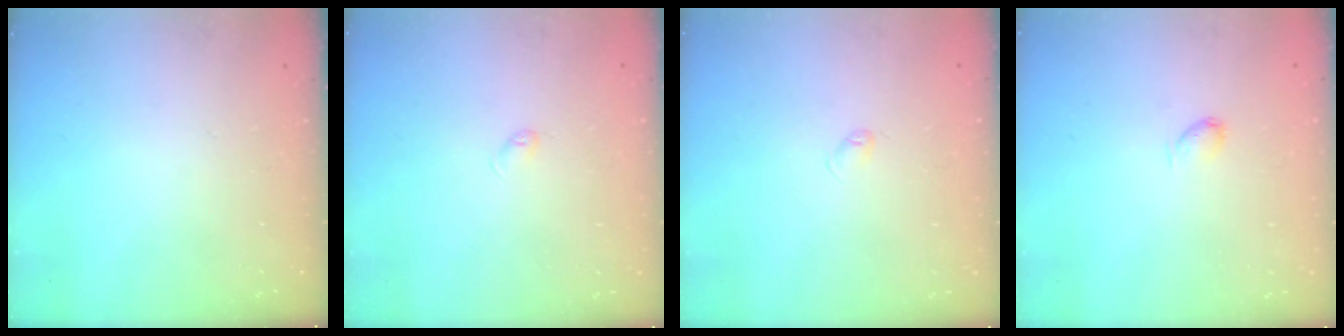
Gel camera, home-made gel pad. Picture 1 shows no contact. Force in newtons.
{"total": 2.7, "press": 2.6, "slide": 0.4}
{"total": 2.4, "press": 2.4, "slide": 0.4}
{"total": 2.8, "press": 2.7, "slide": 0.4}